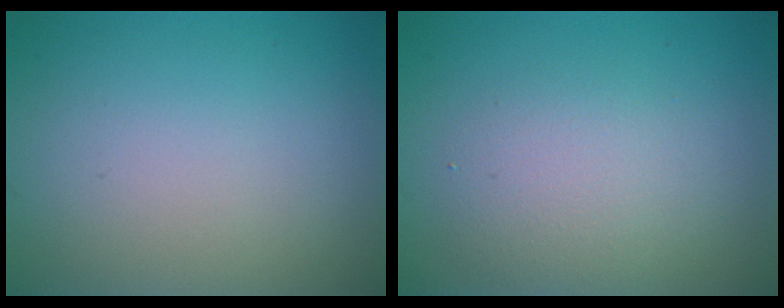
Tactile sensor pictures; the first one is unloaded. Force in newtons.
{"total": 4.0, "press": 4.0, "slide": 0.2}